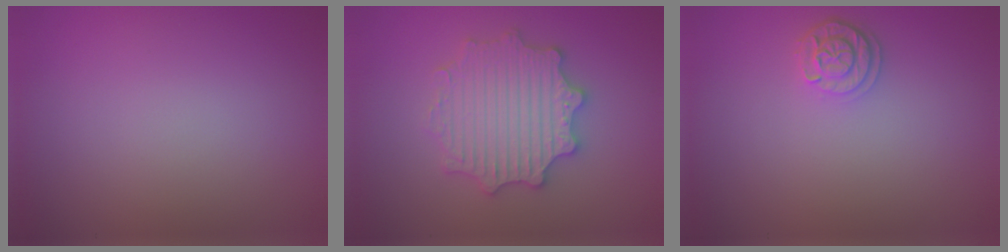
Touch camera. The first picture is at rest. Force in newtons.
{"total": 5.5, "press": 5.4, "slide": 1.0}
{"total": 2.1, "press": 1.8, "slide": 0.9}